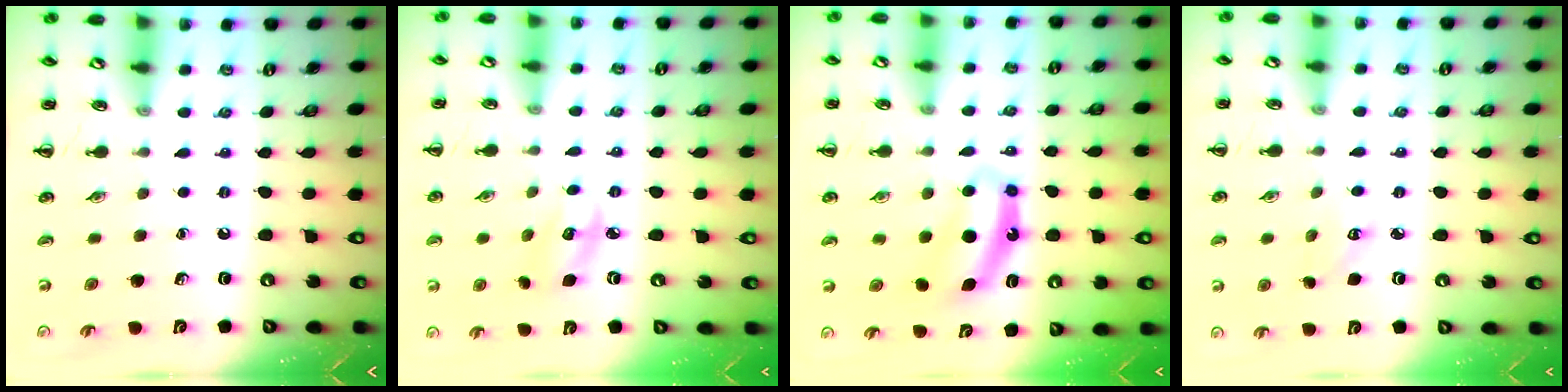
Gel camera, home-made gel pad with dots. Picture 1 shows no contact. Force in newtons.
{"total": 4.5, "press": 4.5, "slide": 0.7}
{"total": 7.1, "press": 7.1, "slide": 0.6}
{"total": 2.1, "press": 2.0, "slide": 0.6}